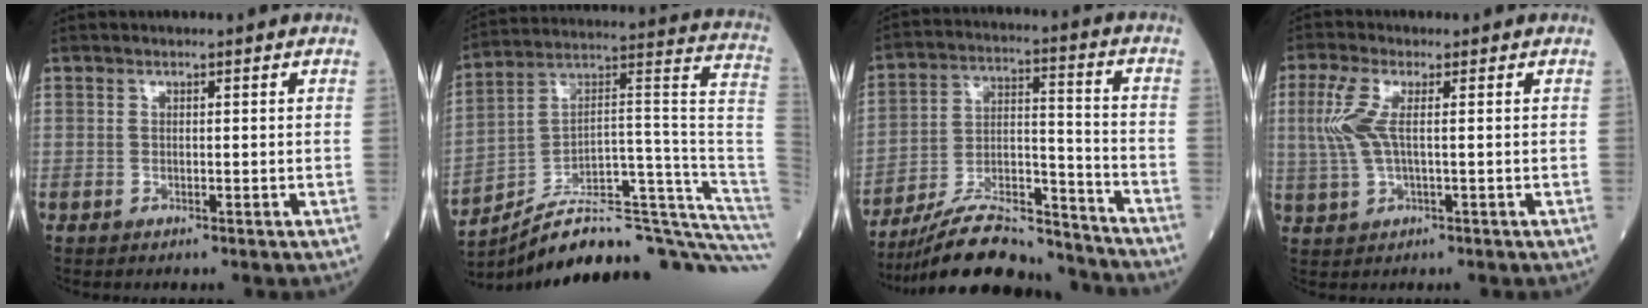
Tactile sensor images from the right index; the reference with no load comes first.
{"total": 26.1, "force": [-21.7, 2.3, 14.3], "torque": [-0.105, 0.052, -0.315]}
{"total": 17.5, "force": [-16.3, 2.6, 5.8], "torque": [-0.112, 0.023, -0.277]}
{"total": 5.6, "force": [0.8, 1.6, 5.3], "torque": [-0.143, 0.005, 0.015]}